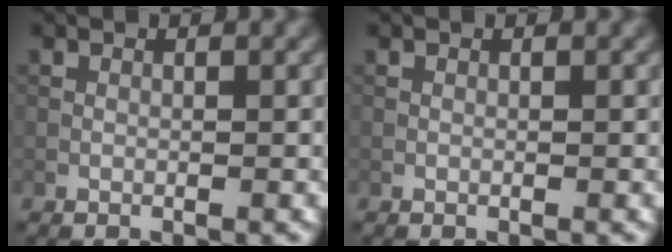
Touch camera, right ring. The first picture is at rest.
{"total": 0.0}